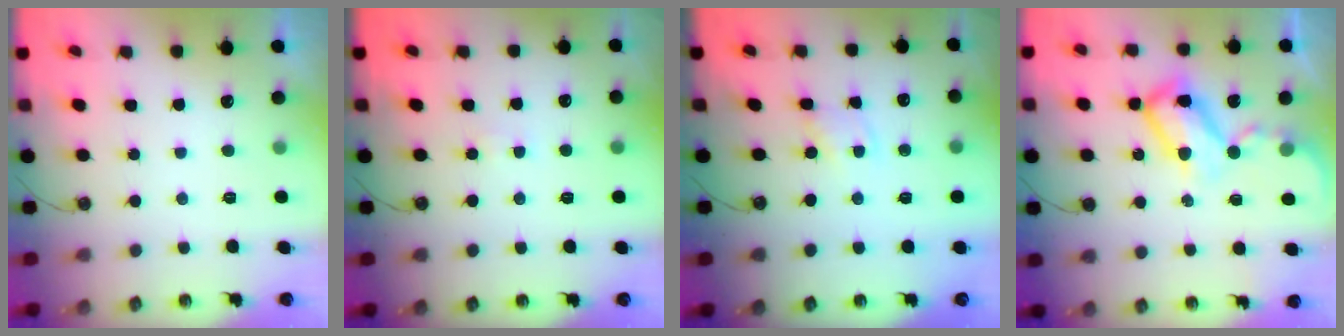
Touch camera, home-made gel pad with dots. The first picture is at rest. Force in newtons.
{"total": 1.7, "press": 1.7, "slide": 0.2}
{"total": 2.8, "press": 2.8, "slide": 0.3}
{"total": 12.6, "press": 12.5, "slide": 1.2}